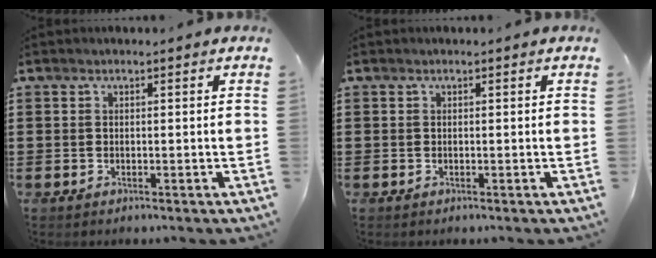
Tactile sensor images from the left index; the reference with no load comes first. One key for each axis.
{"total": 0.0}